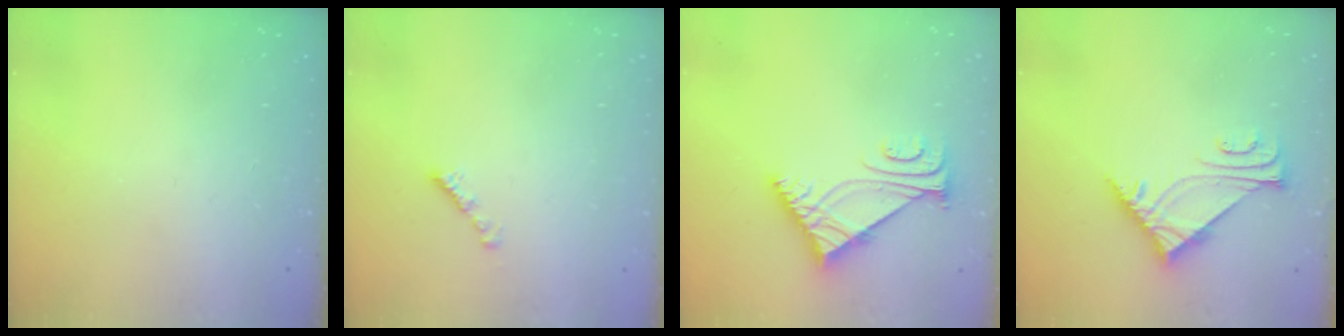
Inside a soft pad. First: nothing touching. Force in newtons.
{"total": 2.1, "press": 2.0, "slide": 0.7}
{"total": 6.7, "press": 6.7, "slide": 0.8}
{"total": 5.7, "press": 5.6, "slide": 0.7}